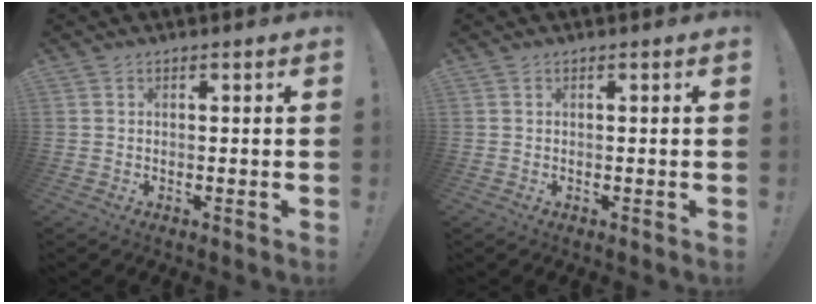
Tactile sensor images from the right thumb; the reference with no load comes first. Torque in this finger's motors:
{"motor_torque": [-0.10, 0.10, -0.28, 0.26, 0.07]}